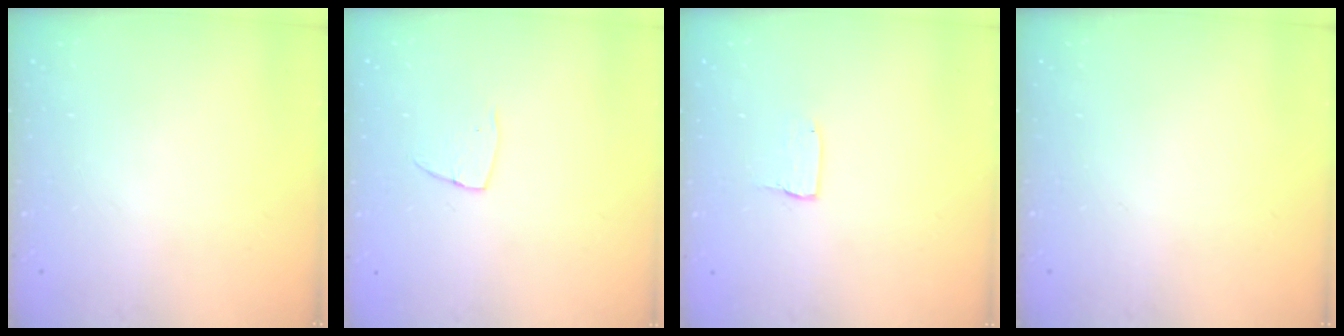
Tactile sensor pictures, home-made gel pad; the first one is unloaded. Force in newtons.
{"total": 4.8, "press": 4.8, "slide": 0.4}
{"total": 2.0, "press": 2.0, "slide": 0.0}
{"total": 0.0}